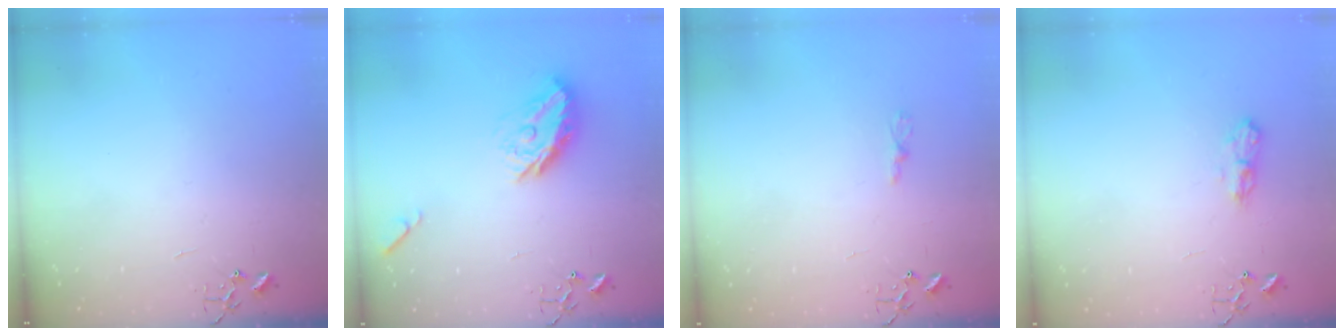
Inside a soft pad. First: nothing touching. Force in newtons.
{"total": 13.1, "press": 13.1, "slide": 0.6}
{"total": 2.9, "press": 2.9, "slide": 0.4}
{"total": 9.0, "press": 9.0, "slide": 1.0}